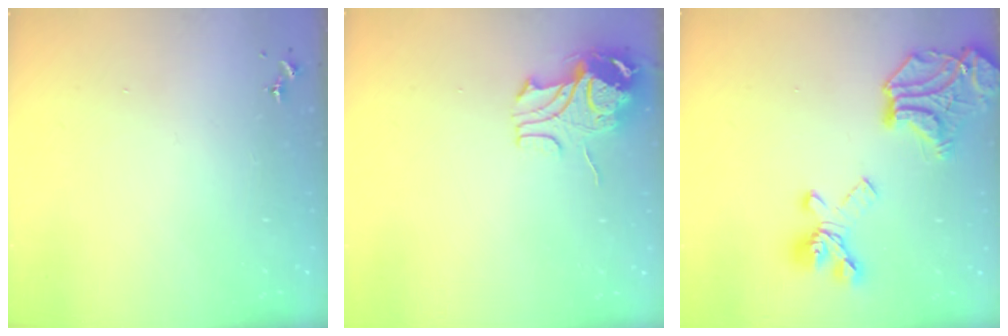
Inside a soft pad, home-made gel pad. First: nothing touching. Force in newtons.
{"total": 9.6, "press": 9.5, "slide": 1.1}
{"total": 21.3, "press": 21.2, "slide": 1.6}